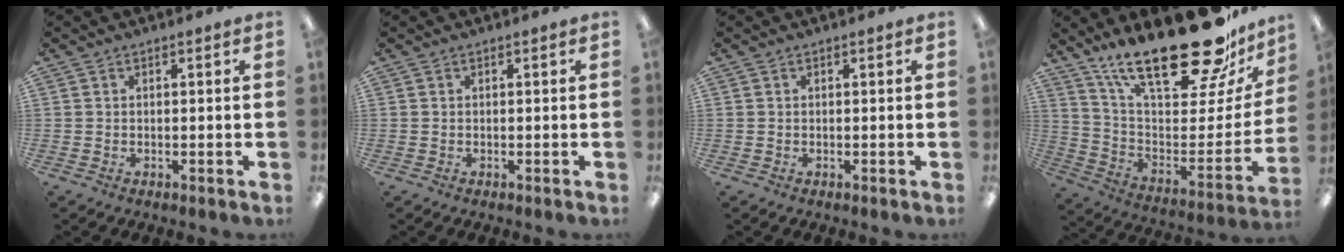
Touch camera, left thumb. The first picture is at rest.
{"total": 0.0}
{"total": 0.0}
{"total": 28.3, "force": [20.9, 9.3, 16.7], "torque": [-0.246, -0.145, 0.351]}